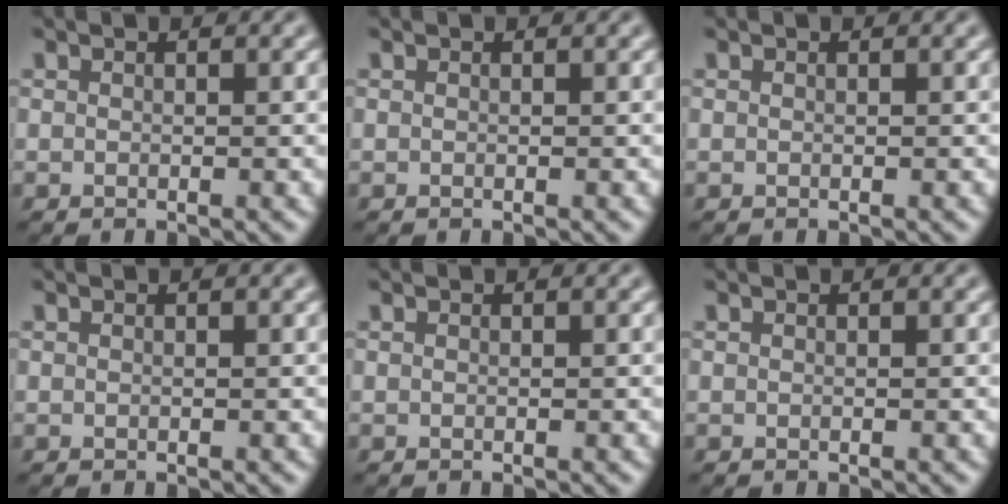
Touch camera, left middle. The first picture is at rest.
{"total": 0.0}
{"total": 0.0}
{"total": 0.0}
{"total": 0.0}
{"total": 0.0}